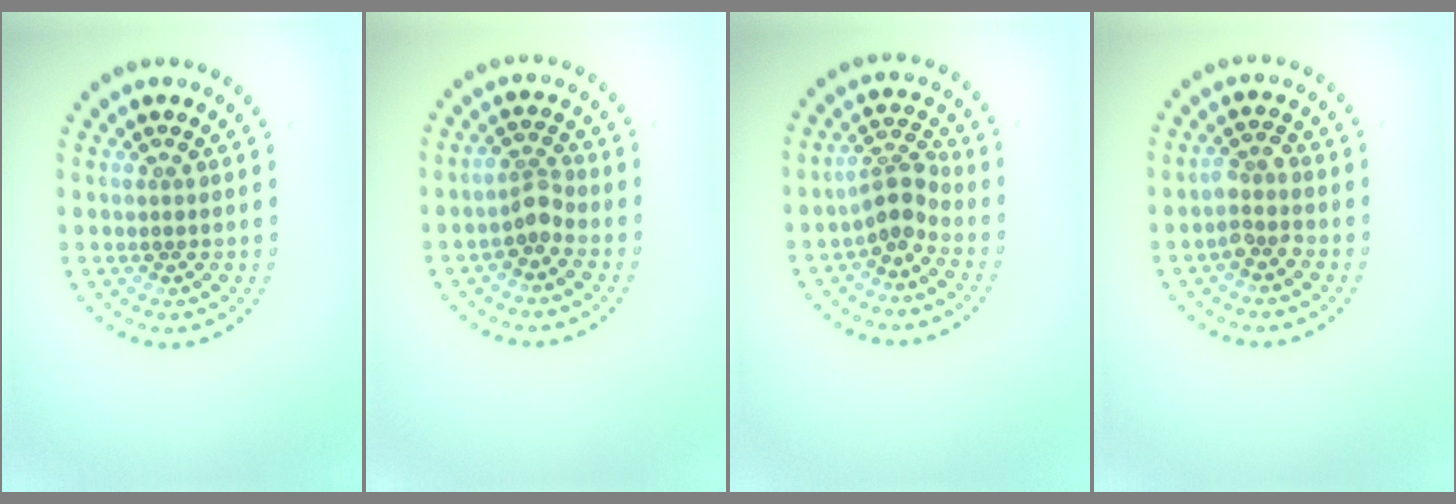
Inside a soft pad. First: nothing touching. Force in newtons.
{"total": 2.0, "press": 1.5, "slide": 1.4}
{"total": 2.7, "press": 1.9, "slide": 1.9}
{"total": 2.1, "press": 1.6, "slide": 1.2}